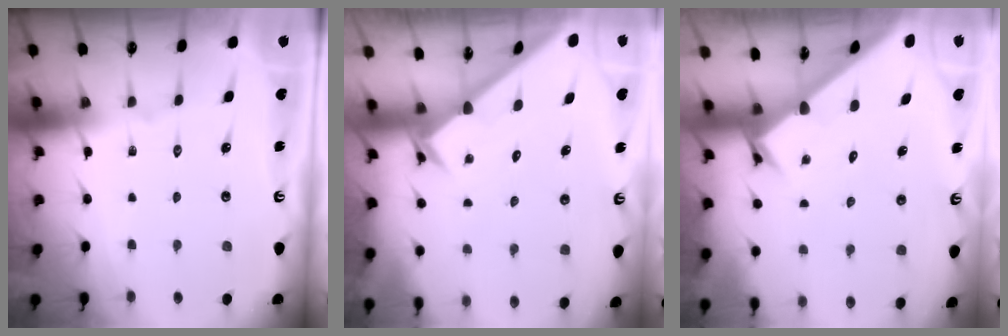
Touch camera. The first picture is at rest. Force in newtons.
{"total": 2.5, "press": 2.5, "slide": 0.2}
{"total": 2.7, "press": 2.7, "slide": 0.3}